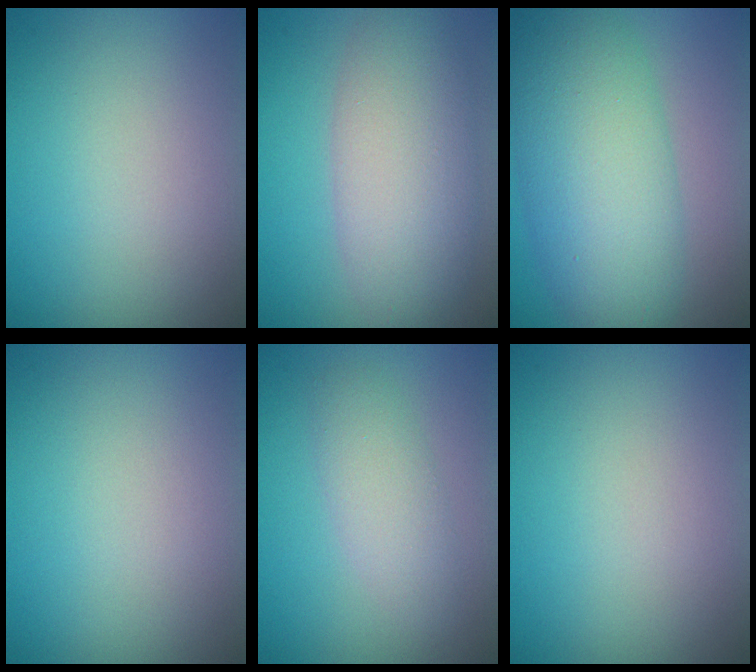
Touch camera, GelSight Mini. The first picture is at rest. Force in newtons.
{"total": 6.9, "press": 6.9, "slide": 0.4}
{"total": 8.2, "press": 8.1, "slide": 0.2}
{"total": 0.0}
{"total": 3.7, "press": 3.7, "slide": 0.1}
{"total": 0.0}